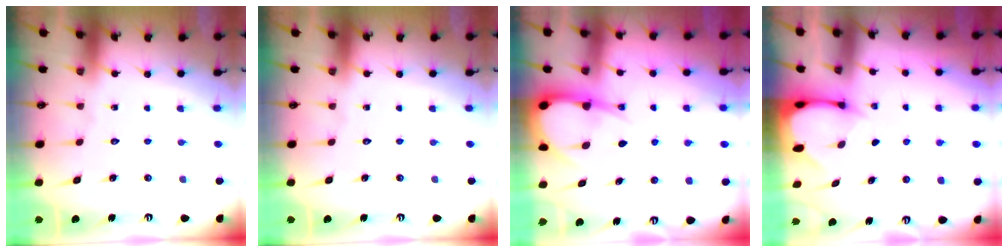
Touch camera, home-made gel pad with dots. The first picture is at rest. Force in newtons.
{"total": 0.0}
{"total": 7.7, "press": 7.6, "slide": 0.9}
{"total": 2.4, "press": 2.4, "slide": 0.3}